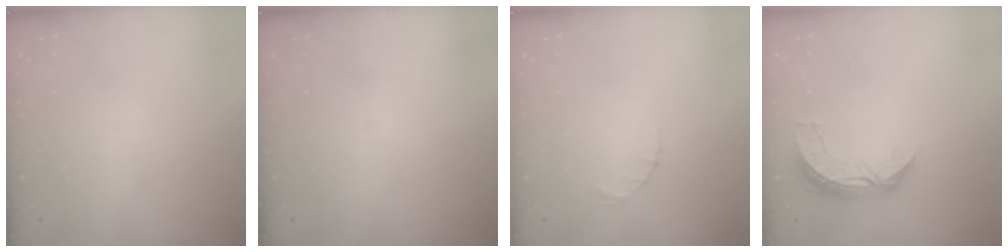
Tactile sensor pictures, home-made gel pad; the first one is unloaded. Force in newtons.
{"total": 0.0}
{"total": 1.4, "press": 1.4, "slide": 0.2}
{"total": 7.4, "press": 7.4, "slide": 0.5}